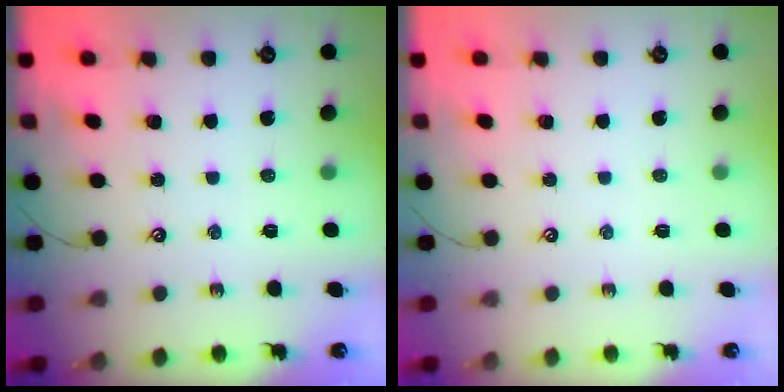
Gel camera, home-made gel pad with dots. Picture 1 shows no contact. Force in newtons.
{"total": 0.0}